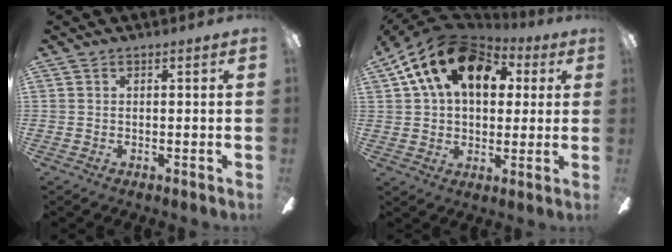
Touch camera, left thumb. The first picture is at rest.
{"total": 18.6, "force": [8.0, 11.7, 12.0], "torque": [-0.224, -0.015, 0.141]}